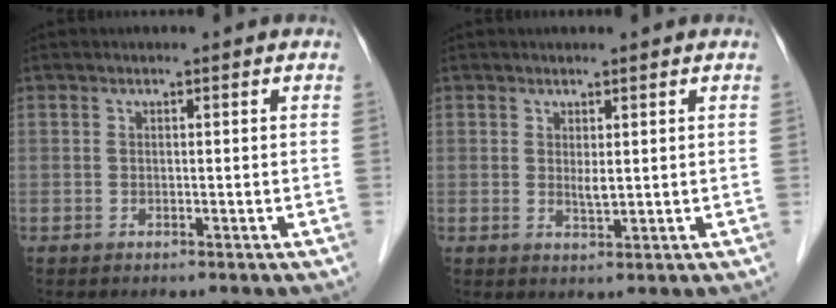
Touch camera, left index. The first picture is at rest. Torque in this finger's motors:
{"motor_torque": [0.20, 0.05, 0.01, 0.03]}